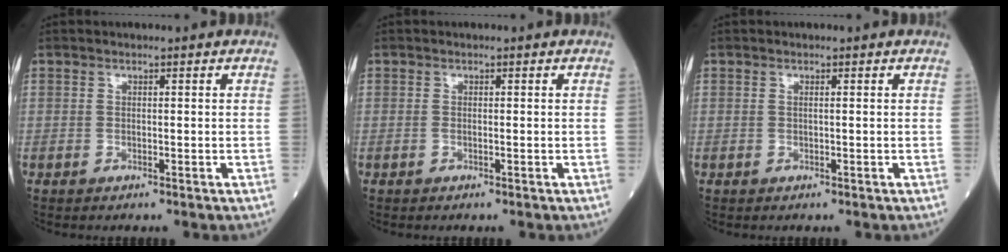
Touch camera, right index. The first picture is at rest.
{"total": 0.0}
{"total": 0.0}